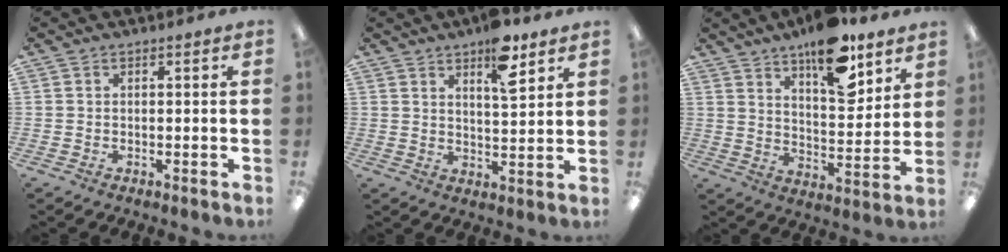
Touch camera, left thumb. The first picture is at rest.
{"total": 10.1, "force": [6.6, 3.5, 6.9], "torque": [-0.094, -0.033, 0.107]}
{"total": 16.9, "force": [12.0, 6.6, 10.0], "torque": [-0.144, -0.072, 0.202]}